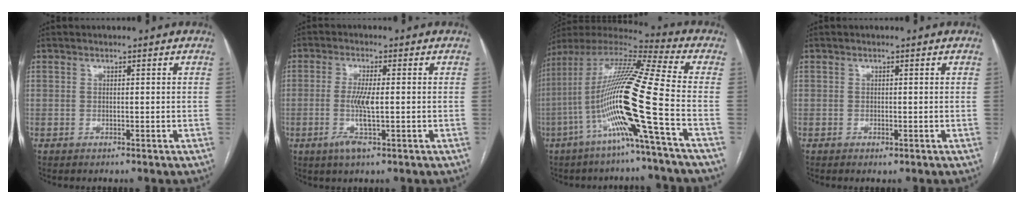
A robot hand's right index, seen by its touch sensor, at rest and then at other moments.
{"total": 5.2, "force": [-1.1, 0.4, 5.1], "torque": [-0.111, -0.011, -0.021]}
{"total": 18.8, "force": [-5.7, -1.3, 17.9], "torque": [-0.348, -0.004, -0.121]}
{"total": 0.6, "force": [-0.3, 0.3, 0.5], "torque": [-0.006, -0.001, -0.003]}